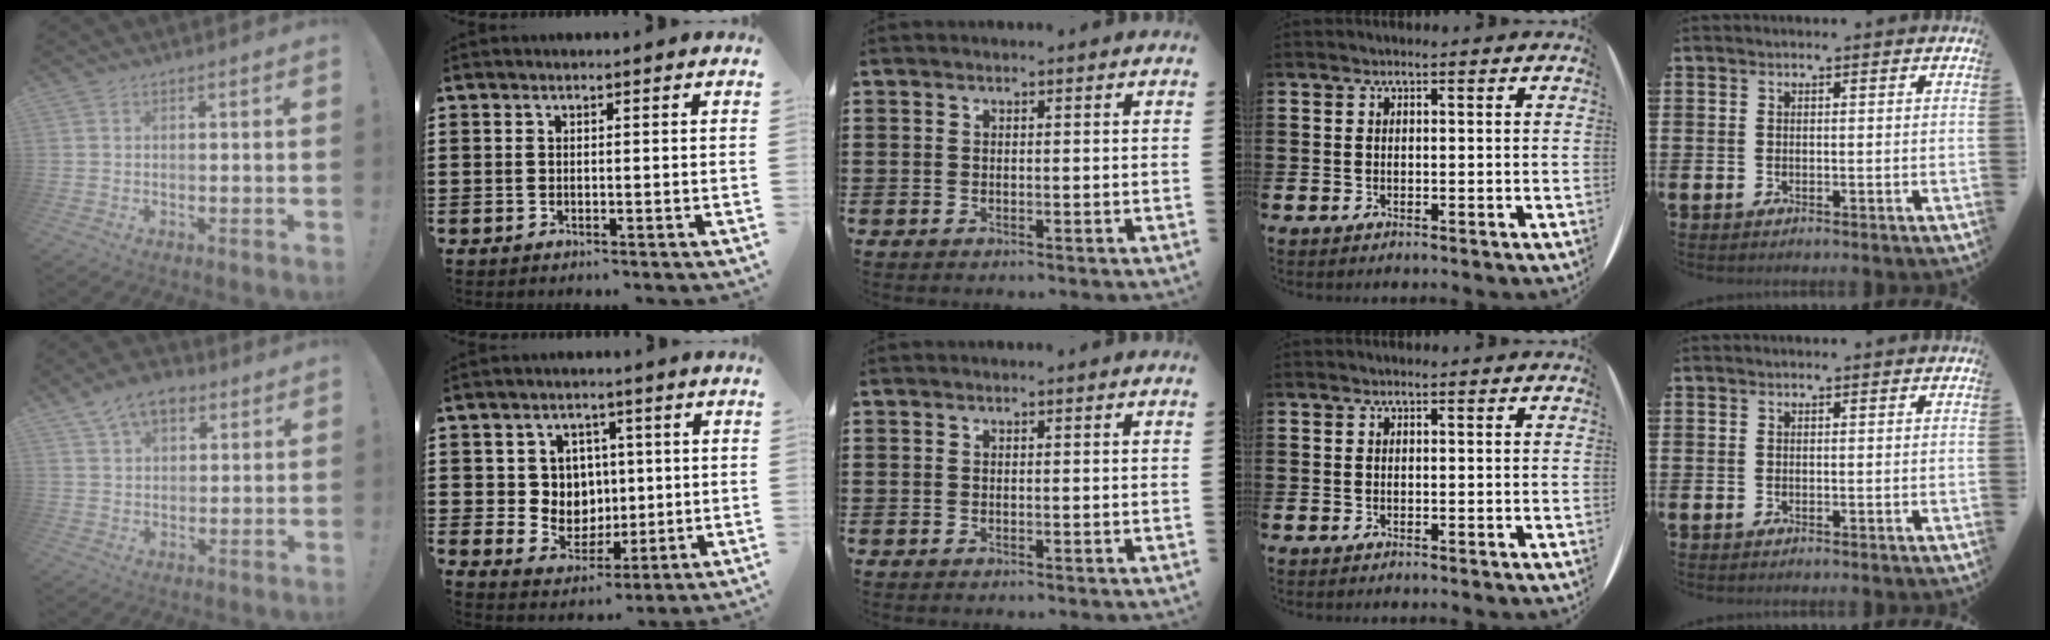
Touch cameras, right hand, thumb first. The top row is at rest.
{"thumb": {"total": 9.1, "force": [5.5, 5.4, 4.8], "torque": [-0.076, -0.015, 0.105]}, "index": {"total": 5.9, "force": [1.8, 5.5, 1.1], "torque": [-0.045, 0.007, 0.032]}}